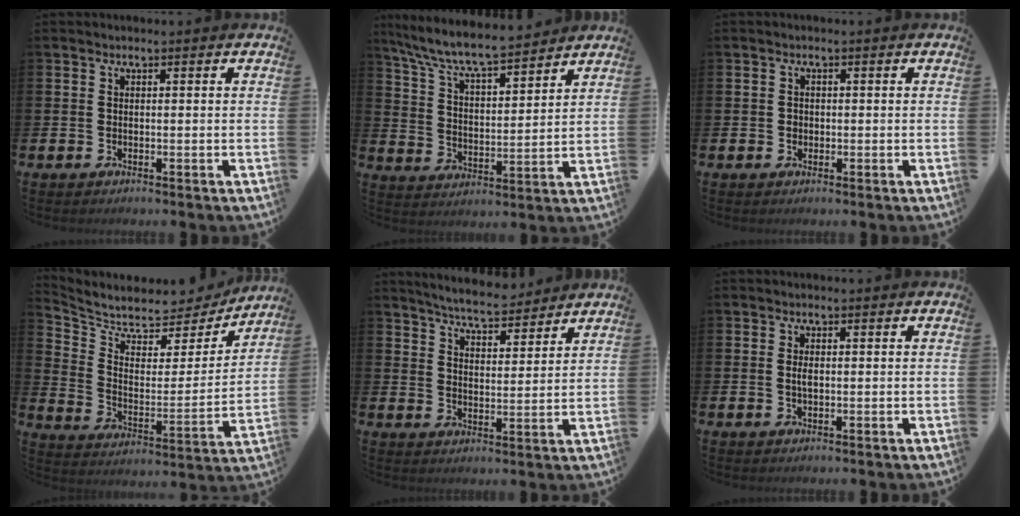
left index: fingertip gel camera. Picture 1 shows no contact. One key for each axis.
{"total": 8.1, "fx": 7.6, "fy": 0.9, "fz": 2.6, "tx": -0.084, "ty": -0.053, "tz": 0.133}
{"total": 1.0, "fx": -0.1, "fy": 0.9, "fz": 0.2, "tx": 0.004, "ty": 0.004, "tz": -0.005}
{"total": 5.8, "fx": 5.4, "fy": 2.1, "fz": 0.5, "tx": -0.052, "ty": -0.058, "tz": 0.087}
{"total": 6.0, "fx": 5.8, "fy": 0.8, "fz": 1.2, "tx": -0.040, "ty": -0.030, "tz": 0.102}
{"total": 1.3, "fx": 0.0, "fy": 0.6, "fz": 1.1, "tx": -0.022, "ty": 0.003, "tz": -0.002}